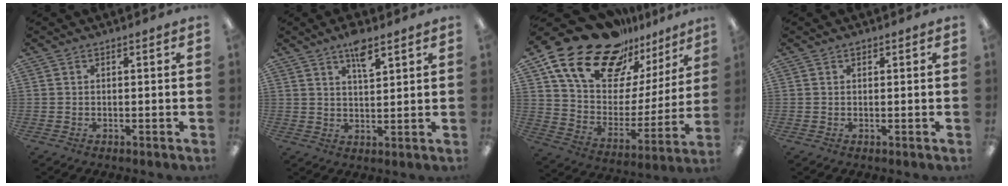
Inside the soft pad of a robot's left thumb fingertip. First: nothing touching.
{"total": 6.3, "force": [4.3, 2.1, 4.1], "torque": [-0.060, -0.020, 0.070]}
{"total": 22.5, "force": [17.0, 11.6, 9.1], "torque": [-0.174, -0.115, 0.312]}
{"total": 0.7, "force": [0.5, 0.5, 0.2], "torque": [0.002, -0.002, 0.007]}